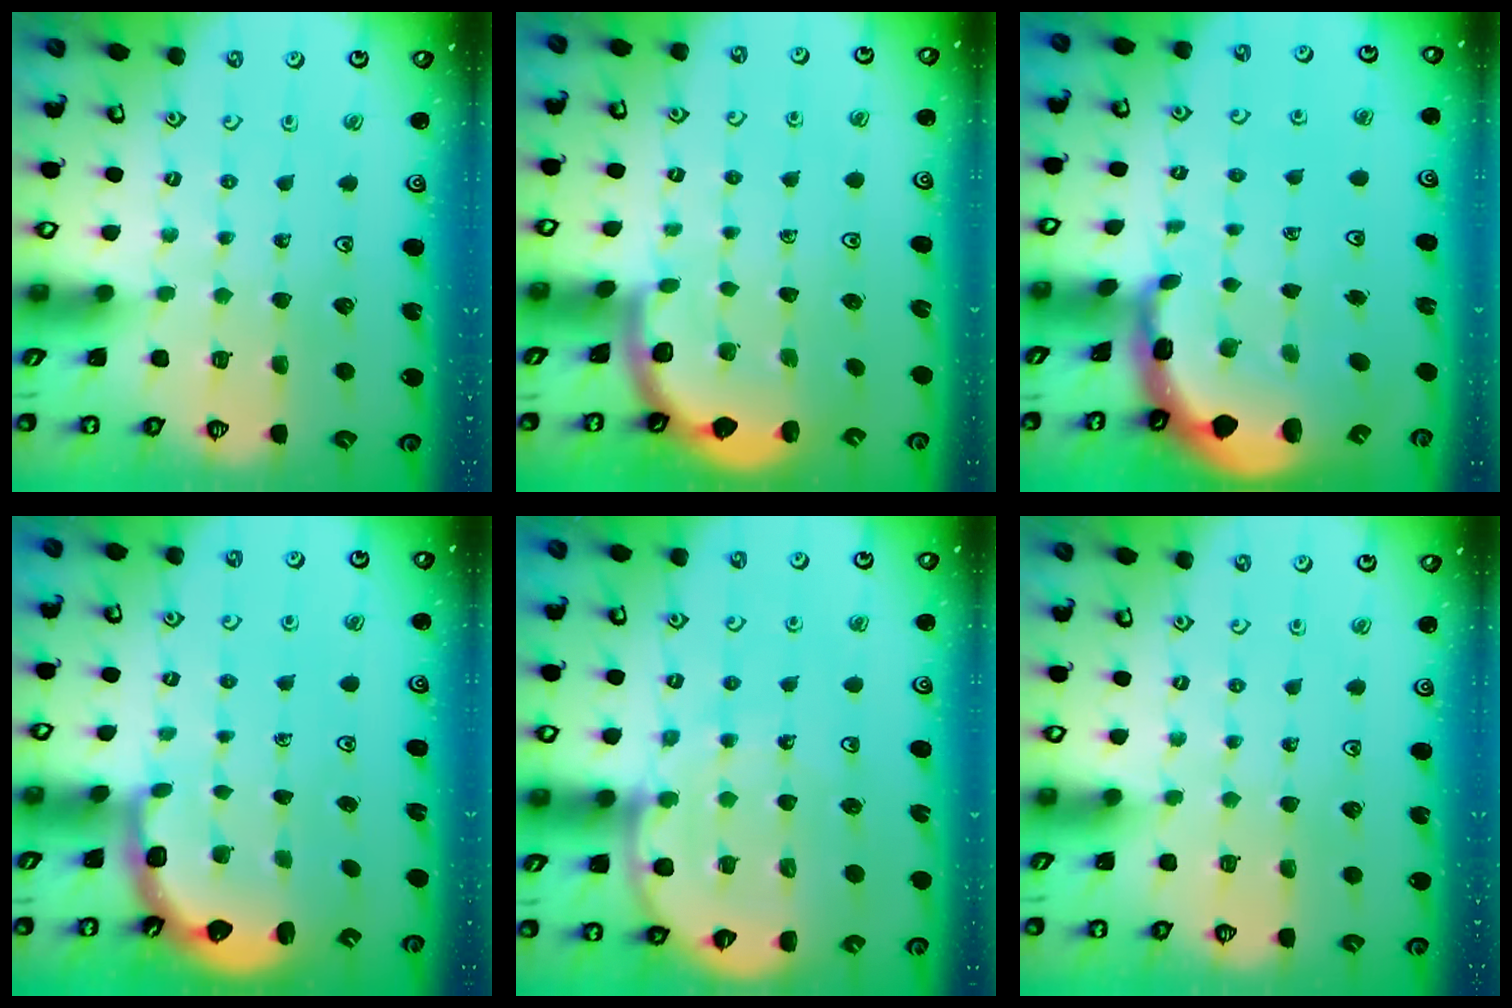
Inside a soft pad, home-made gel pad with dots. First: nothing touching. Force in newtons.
{"total": 1.6, "press": 1.6, "slide": 0.1}
{"total": 3.8, "press": 3.6, "slide": 1.0}
{"total": 2.7, "press": 2.0, "slide": 1.9}
{"total": 11.0, "press": 10.8, "slide": 2.3}
{"total": 0.0}